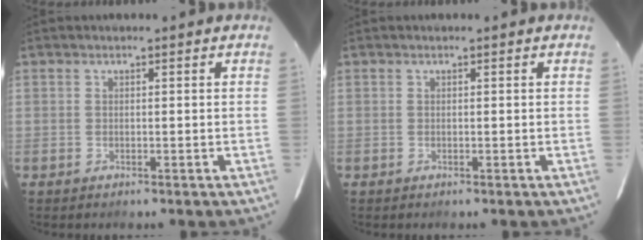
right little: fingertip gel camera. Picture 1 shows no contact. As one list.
[{"total": 0.0}]